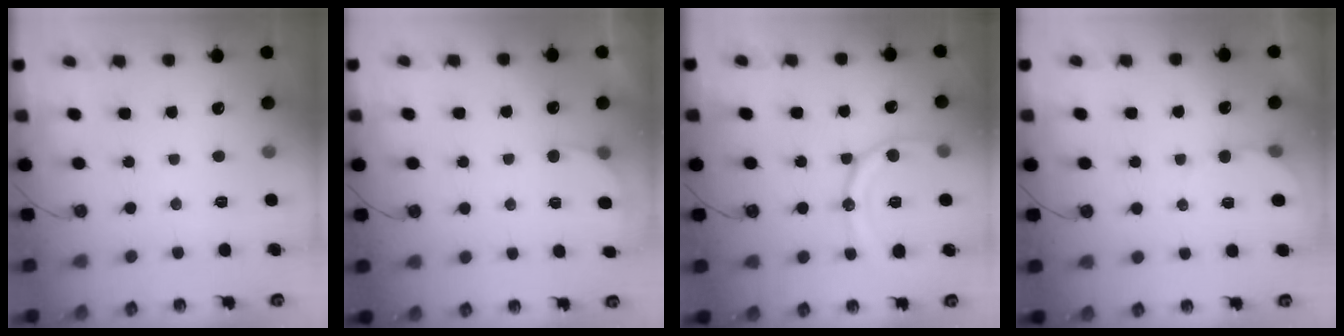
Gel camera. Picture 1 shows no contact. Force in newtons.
{"total": 3.8, "press": 3.7, "slide": 0.7}
{"total": 14.1, "press": 14.0, "slide": 1.5}
{"total": 4.4, "press": 4.4, "slide": 0.3}